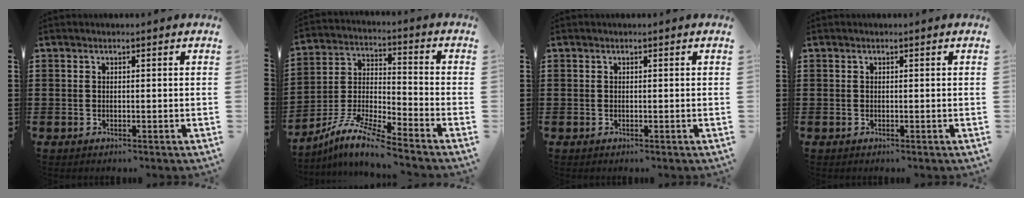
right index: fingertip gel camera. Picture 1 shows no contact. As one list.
[{"total": 8.7, "force": [-7.8, 0.3, 4.0], "torque": [-0.090, -0.003, -0.161]}, {"total": 0.0}, {"total": 0.0}]